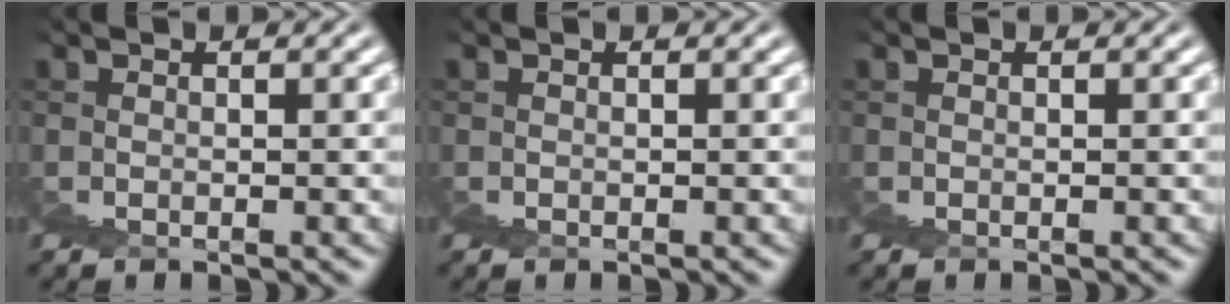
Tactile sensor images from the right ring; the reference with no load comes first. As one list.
[{"total": 0.0}, {"total": 0.0}]